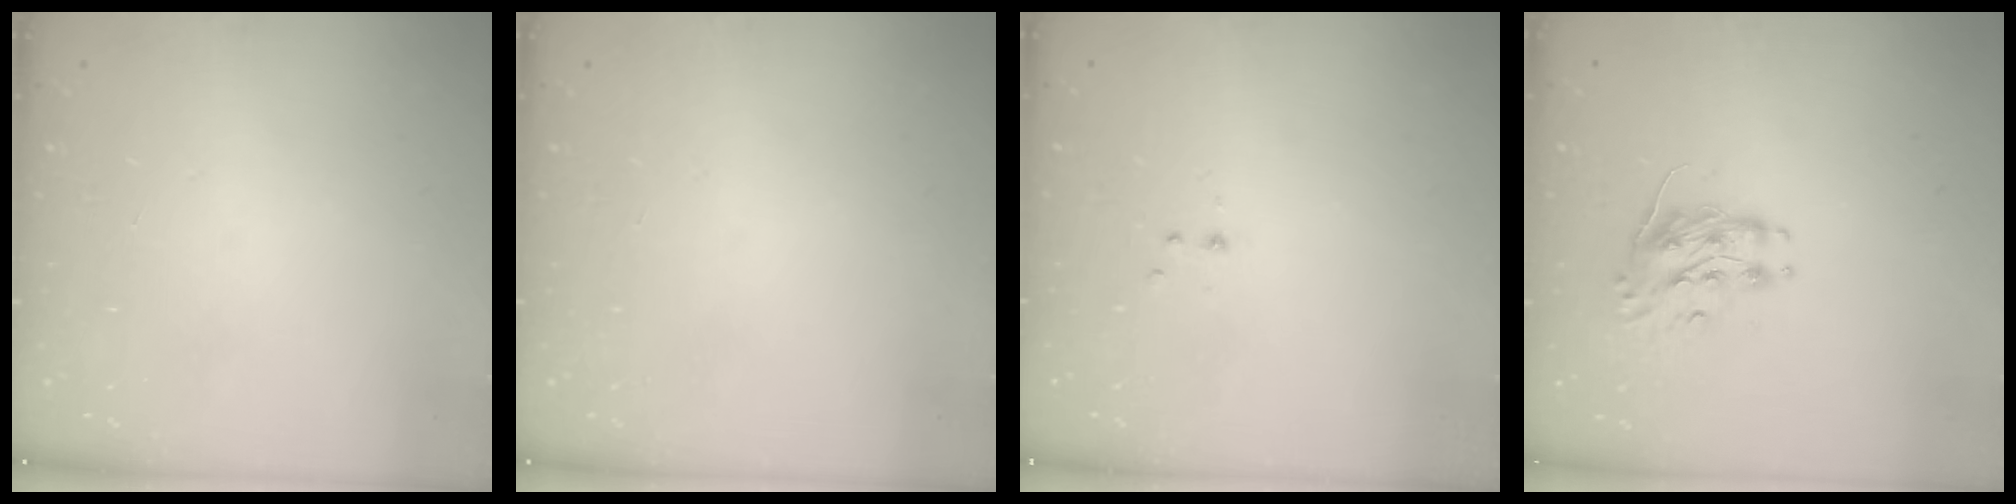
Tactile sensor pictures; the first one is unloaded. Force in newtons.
{"total": 0.0}
{"total": 2.2, "press": 1.9, "slide": 1.2}
{"total": 8.2, "press": 8.1, "slide": 0.3}